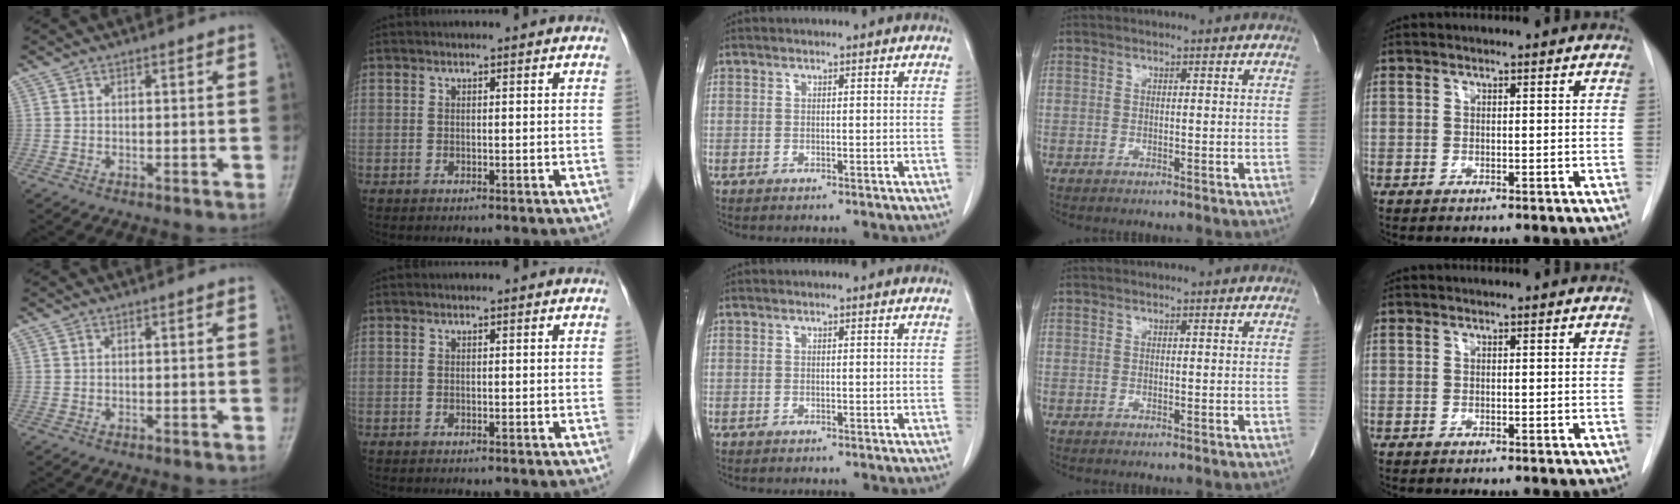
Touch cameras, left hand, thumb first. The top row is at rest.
{}